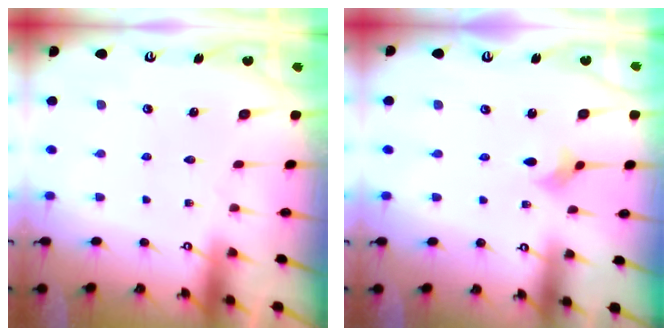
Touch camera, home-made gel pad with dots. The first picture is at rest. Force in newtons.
{"total": 2.6, "press": 2.6, "slide": 0.5}